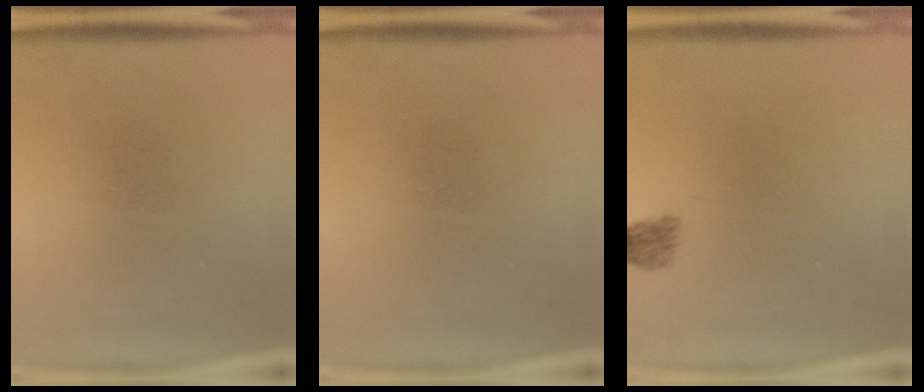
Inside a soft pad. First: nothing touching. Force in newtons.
{"total": 0.0}
{"total": 2.1}